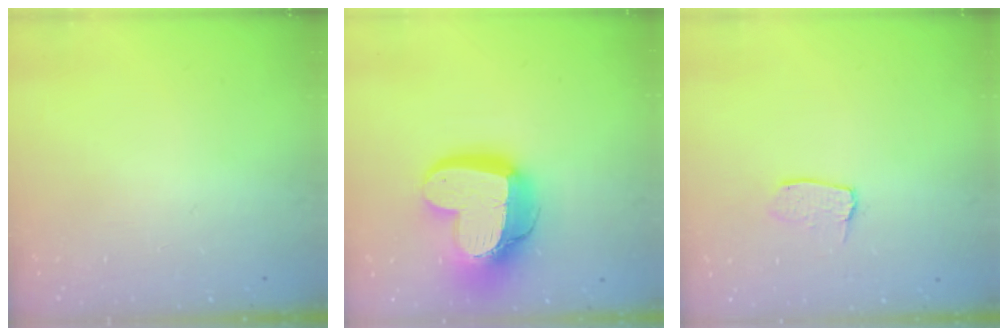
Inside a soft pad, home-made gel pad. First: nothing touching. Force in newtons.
{"total": 21.9, "press": 21.8, "slide": 2.2}
{"total": 5.6, "press": 5.6, "slide": 0.4}